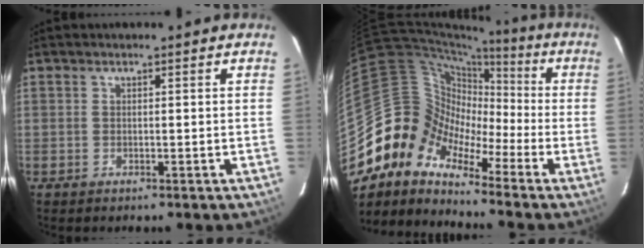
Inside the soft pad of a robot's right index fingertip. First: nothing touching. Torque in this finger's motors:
{"motor_torque": [0.71, -0.87, 0.30, -0.05]}